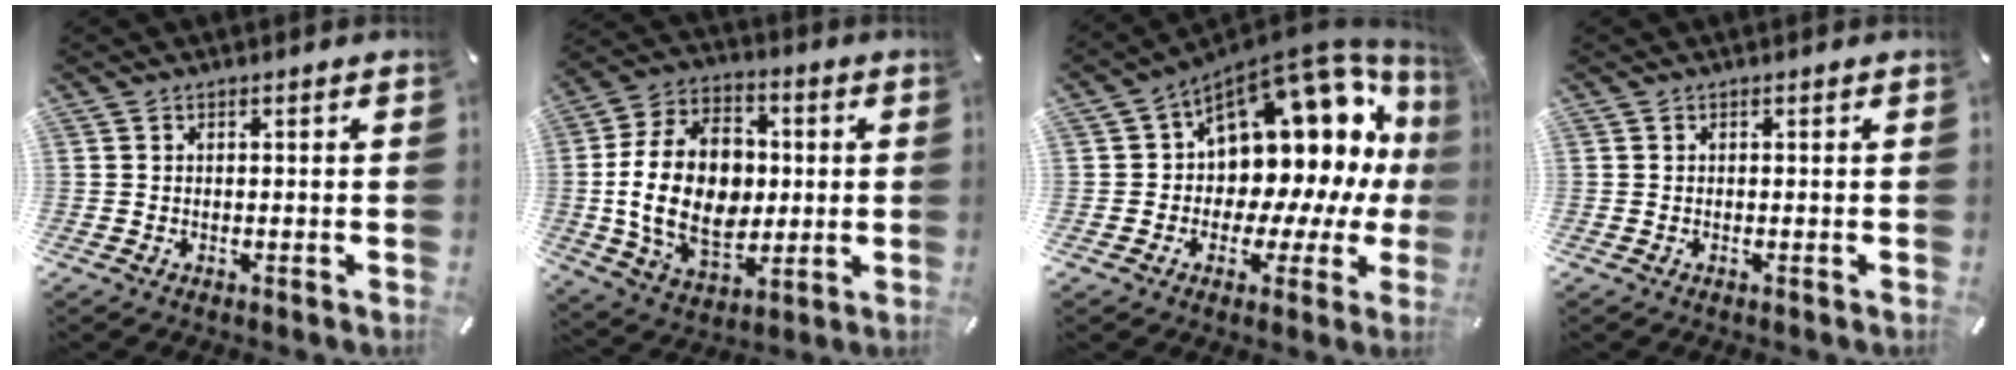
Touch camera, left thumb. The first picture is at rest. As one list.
[{"total": 20.5, "force": [-0.6, 14.9, 14.1], "torque": [-0.293, 0.004, -0.013]}, {"total": 17.2, "force": [8.3, 10.4, 10.9], "torque": [-0.138, -0.091, 0.141]}, {"total": 0.0}]